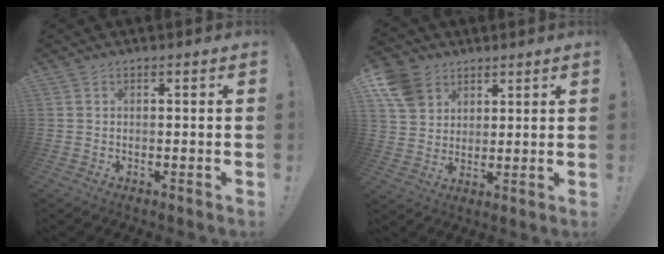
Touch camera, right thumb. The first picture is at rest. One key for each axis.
{"total": 10.3, "fx": 5.6, "fy": 8.0, "fz": 3.3, "tx": -0.055, "ty": -0.027, "tz": 0.113}